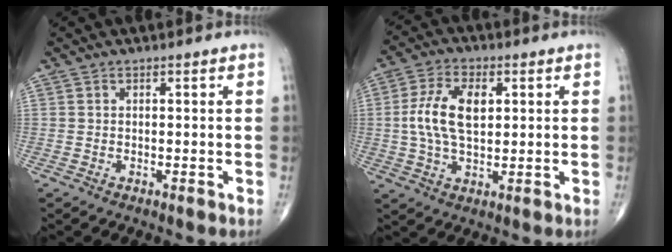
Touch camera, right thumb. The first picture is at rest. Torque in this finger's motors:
{"motor_torque": [0.32, 0.33, 1.24, 0.08, 0.13]}